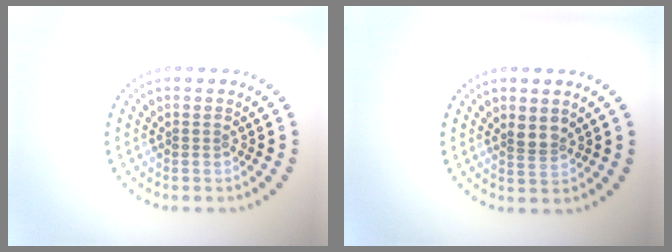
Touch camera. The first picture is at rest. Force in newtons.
{"total": 1.8, "press": 1.5, "slide": 1.0}